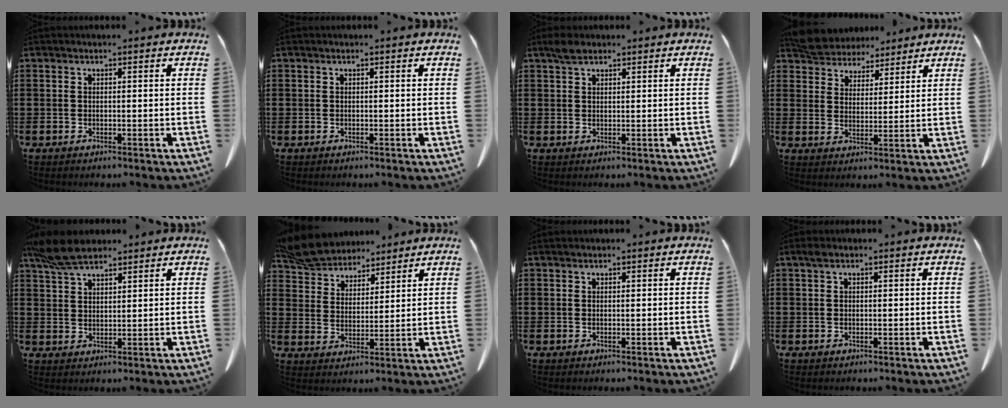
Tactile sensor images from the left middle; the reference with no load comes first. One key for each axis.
{"total": 0.0}
{"total": 2.4, "fx": 1.8, "fy": 1.0, "fz": 1.2, "tx": -0.030, "ty": 0.004, "tz": 0.034}
{"total": 5.6, "fx": 5.3, "fy": 1.7, "fz": 0.2, "tx": -0.032, "ty": -0.018, "tz": 0.100}
{"total": 7.3, "fx": 5.7, "fy": 2.3, "fz": 3.9, "tx": -0.091, "ty": -0.004, "tz": 0.109}
{"total": 7.9, "fx": 7.3, "fy": 2.6, "fz": 1.8, "tx": -0.070, "ty": -0.025, "tz": 0.139}
{"total": 0.0}
{"total": 0.8, "fx": 0.3, "fy": 0.4, "fz": 0.5, "tx": -0.014, "ty": 0.002, "tz": 0.006}